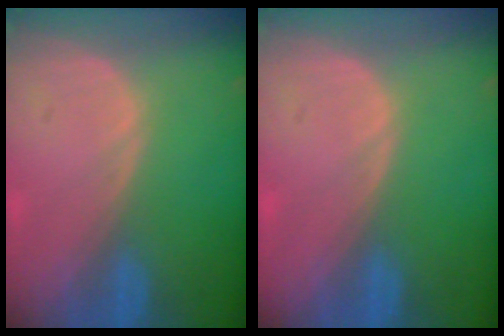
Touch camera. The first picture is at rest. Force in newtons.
{"total": 0.0}